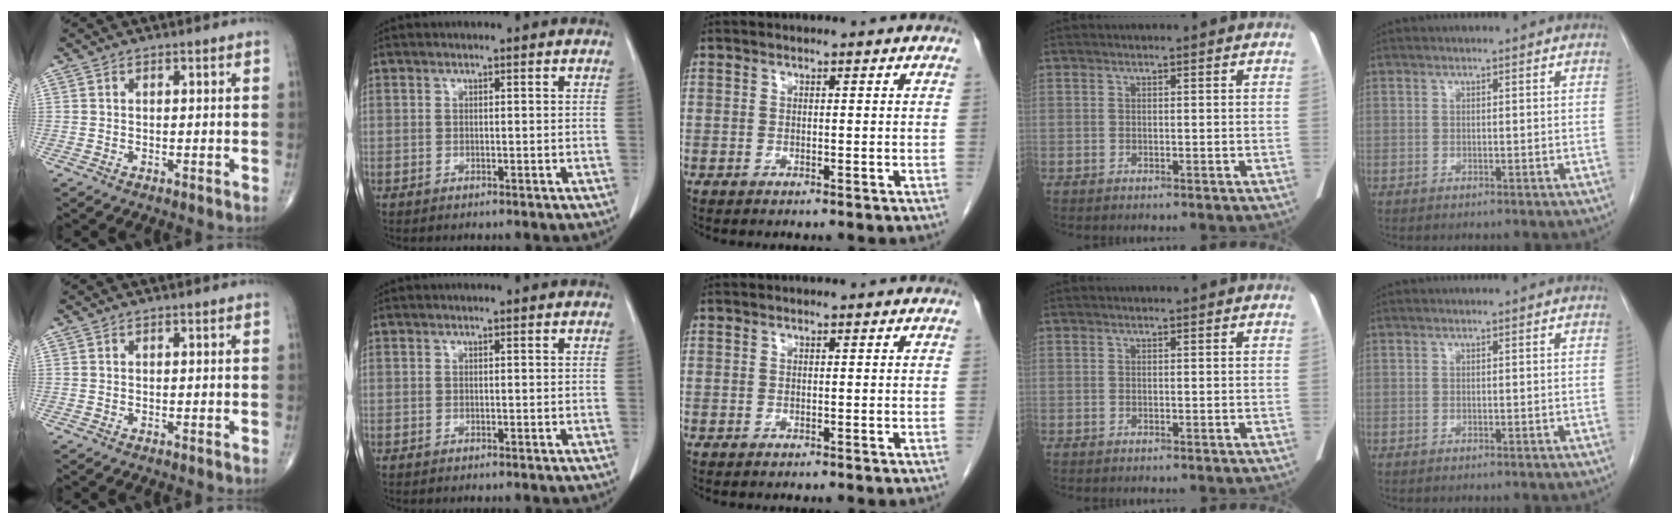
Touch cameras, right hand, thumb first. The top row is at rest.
{}